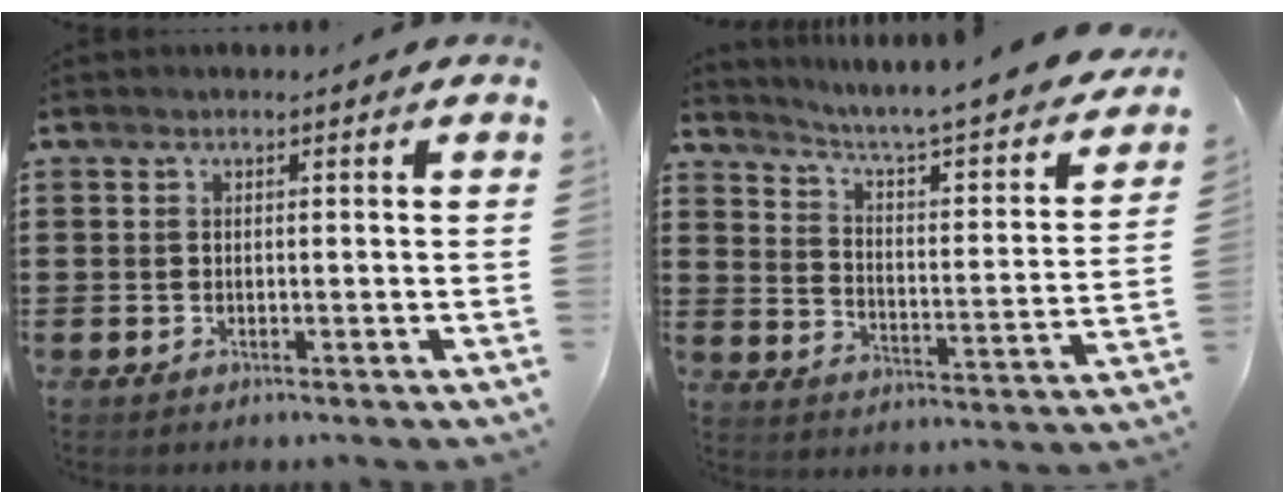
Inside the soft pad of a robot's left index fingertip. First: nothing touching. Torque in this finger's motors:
{"motor_torque": [2.14, 0.00, 0.32, 0.00]}